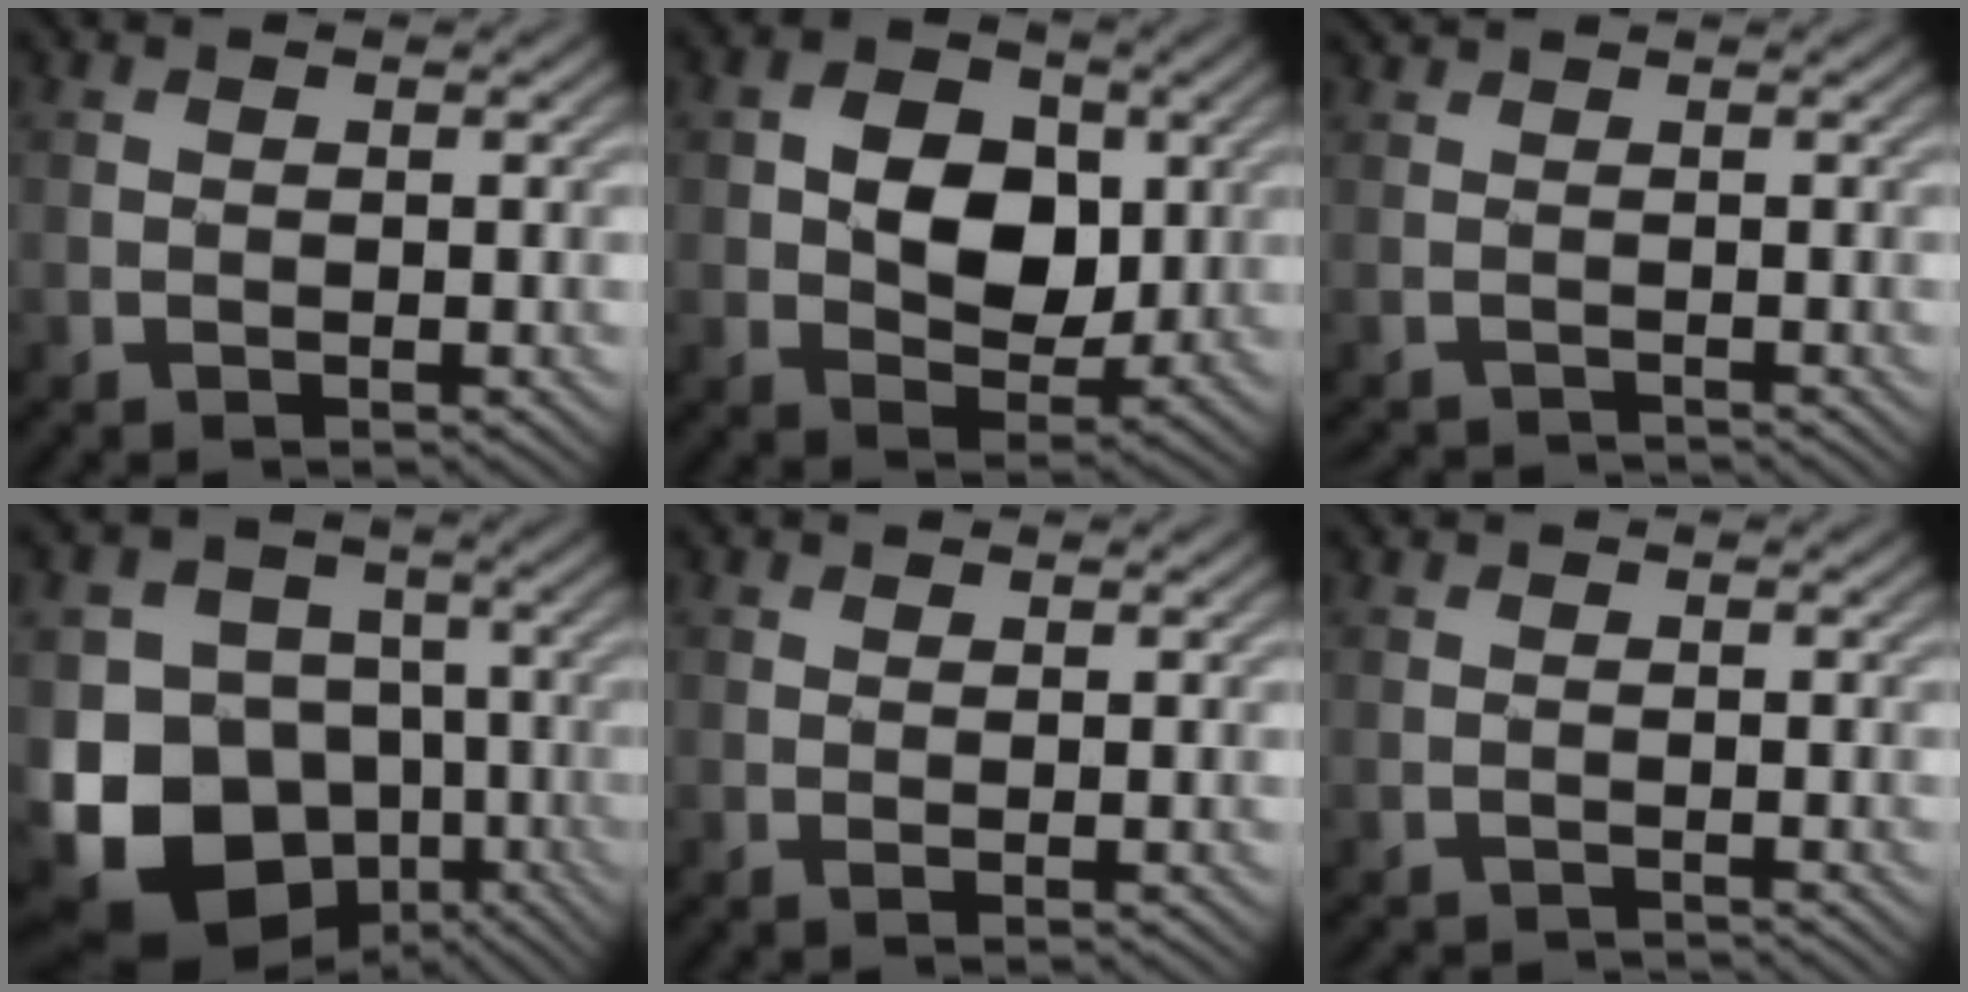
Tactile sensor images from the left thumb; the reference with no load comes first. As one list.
[{"total": 7.6, "force": [0.9, 5.6, 5.1], "torque": [-0.091, 0.002, 0.009]}, {"total": 1.2, "force": [-1.1, 0.2, 0.5], "torque": [-0.015, -0.009, -0.025]}, {"total": 15.6, "force": [-5.8, 12.9, 6.6], "torque": [-0.160, -0.030, -0.110]}, {"total": 0.5, "force": [0.2, 0.0, 0.5], "torque": [-0.010, 0.001, 0.003]}, {"total": 1.4, "force": [-1.3, 0.2, 0.3], "torque": [0.002, -0.005, -0.024]}]